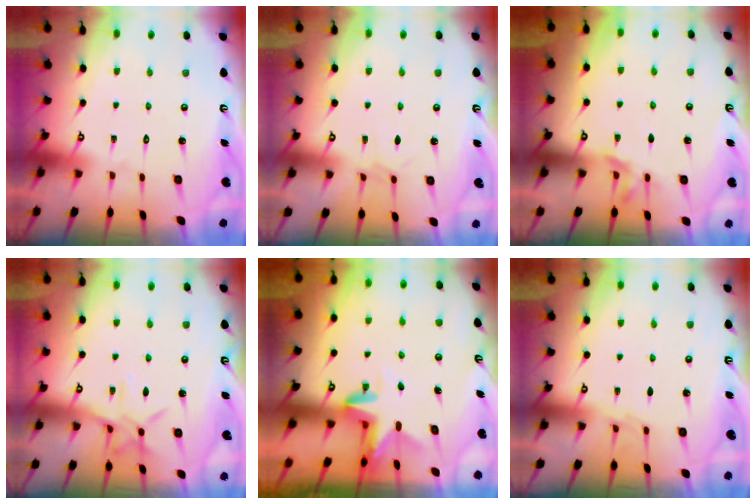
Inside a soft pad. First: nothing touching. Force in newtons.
{"total": 3.7, "press": 3.6, "slide": 0.5}
{"total": 5.0, "press": 4.7, "slide": 1.7}
{"total": 8.1, "press": 8.1, "slide": 0.2}
{"total": 3.1, "press": 3.0, "slide": 0.3}
{"total": 2.8, "press": 2.7, "slide": 0.4}